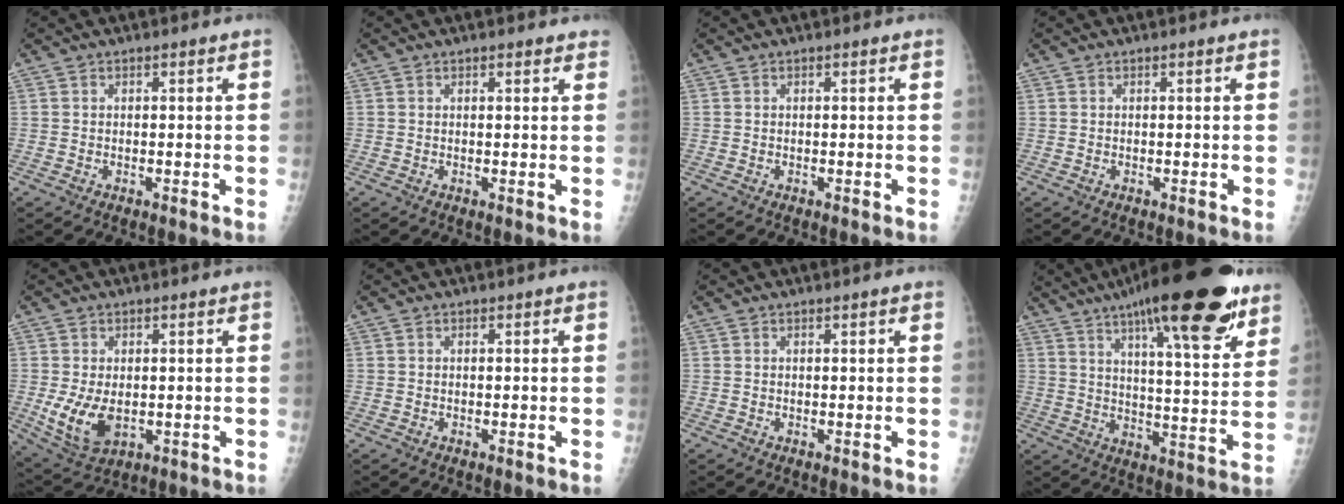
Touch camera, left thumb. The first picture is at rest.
{"total": 1.6, "force": [1.3, 0.6, 0.9], "torque": [-0.005, -0.002, 0.014]}
{"total": 0.0}
{"total": 0.0}
{"total": 8.1, "force": [-0.8, 5.0, 6.3], "torque": [-0.117, -0.017, 0.001]}
{"total": 0.0}
{"total": 0.7, "force": [0.4, 0.0, 0.6], "torque": [-0.009, 0.002, 0.005]}
{"total": 25.4, "force": [16.0, 6.1, 18.7], "torque": [-0.260, -0.039, 0.237]}